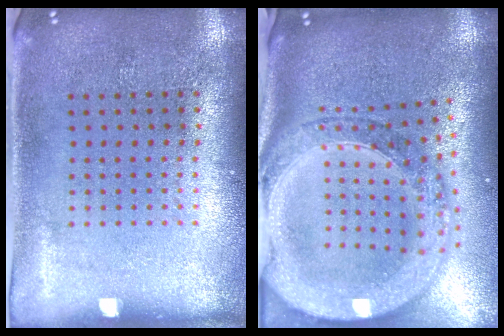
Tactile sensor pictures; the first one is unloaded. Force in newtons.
{"total": 3.5, "press": 2.8, "slide": 2.1}